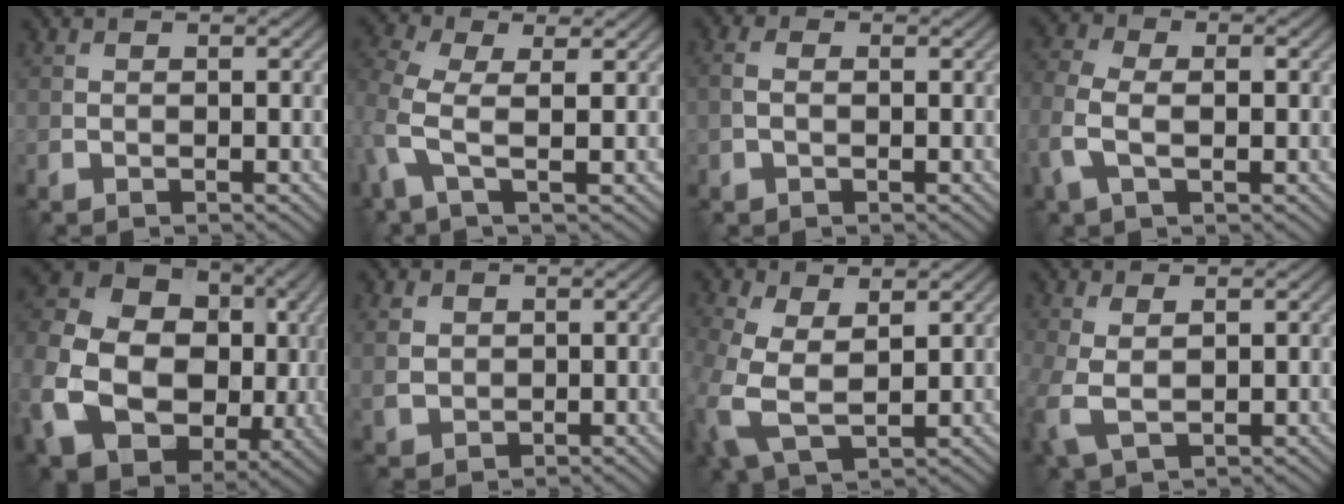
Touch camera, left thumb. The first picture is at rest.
{"total": 5.0, "force": [0.7, 2.3, 4.4], "torque": [-0.116, 0.004, 0.007]}
{"total": 2.0, "force": [-0.2, 1.1, 1.6], "torque": [-0.041, 0.005, -0.006]}
{"total": 6.5, "force": [-1.3, 3.9, 5.0], "torque": [-0.133, 0.002, -0.030]}
{"total": 18.3, "force": [-2.9, 14.4, 10.8], "torque": [-0.271, -0.020, -0.047]}
{"total": 3.0, "force": [0.9, 2.6, 1.3], "torque": [-0.045, -0.001, 0.019]}
{"total": 8.4, "force": [-0.1, 5.1, 6.6], "torque": [-0.197, -0.012, 0.006]}
{"total": 4.9, "force": [-0.1, 3.0, 3.8], "torque": [-0.116, -0.009, 0.001]}